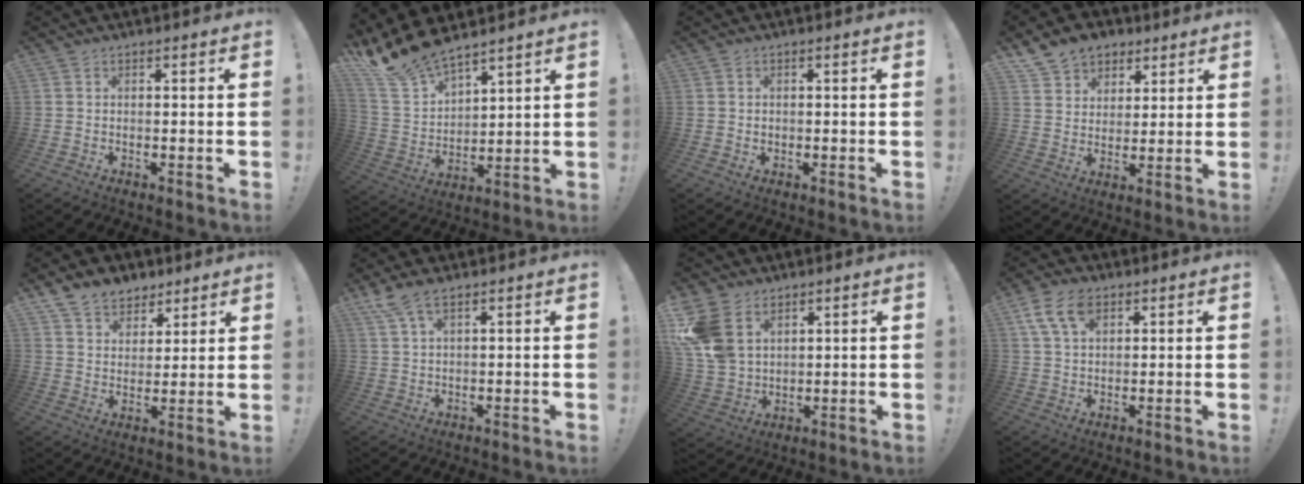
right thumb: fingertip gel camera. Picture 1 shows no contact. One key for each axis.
{"total": 13.7, "fx": 12.5, "fy": 3.8, "fz": 4.2, "tx": -0.099, "ty": -0.096, "tz": 0.232}
{"total": 0.7, "fx": 0.2, "fy": 0.6, "fz": 0.2, "tx": 0.003, "ty": 0.000, "tz": 0.002}
{"total": 10.3, "fx": 6.6, "fy": 7.5, "fz": 2.6, "tx": -0.038, "ty": -0.043, "tz": 0.131}
{"total": 9.5, "fx": 6.8, "fy": 6.3, "fz": 2.0, "tx": -0.036, "ty": -0.046, "tz": 0.135}
{"total": 5.4, "fx": 3.9, "fy": 1.4, "fz": 3.5, "tx": -0.077, "ty": -0.010, "tz": 0.074}
{"total": 13.3, "fx": 6.2, "fy": 9.5, "fz": 6.9, "tx": -0.134, "ty": -0.029, "tz": 0.125}
{"total": 9.1, "fx": 4.3, "fy": 5.4, "fz": 5.8, "tx": -0.103, "ty": -0.007, "tz": 0.081}